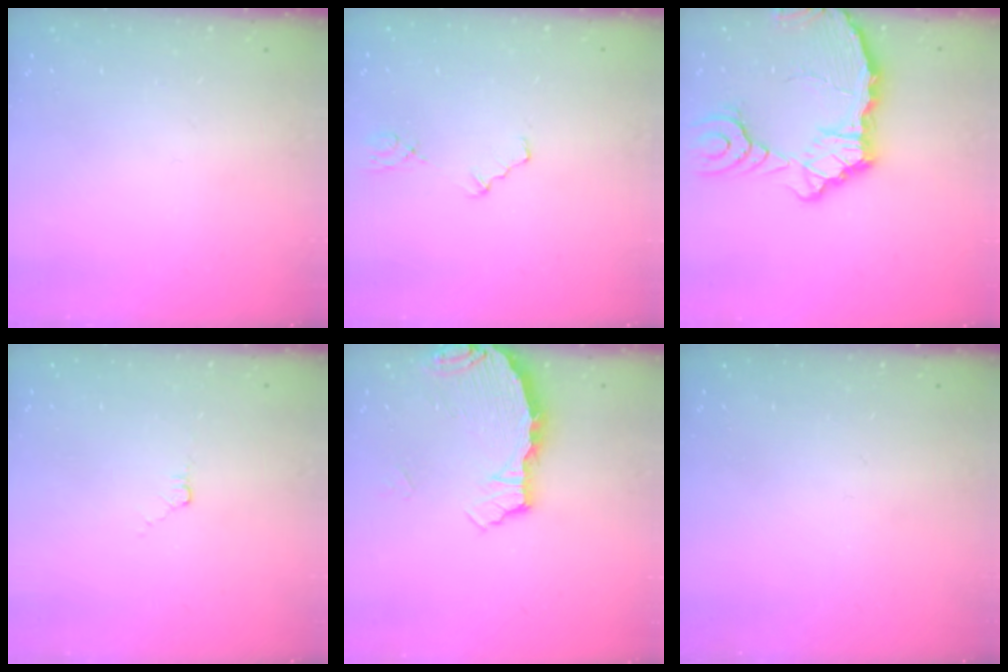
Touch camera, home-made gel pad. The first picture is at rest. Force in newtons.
{"total": 1.2, "press": 1.2, "slide": 0.3}
{"total": 10.0, "press": 10.0, "slide": 1.0}
{"total": 3.9, "press": 3.8, "slide": 0.5}
{"total": 3.7, "press": 3.6, "slide": 0.5}
{"total": 0.0}